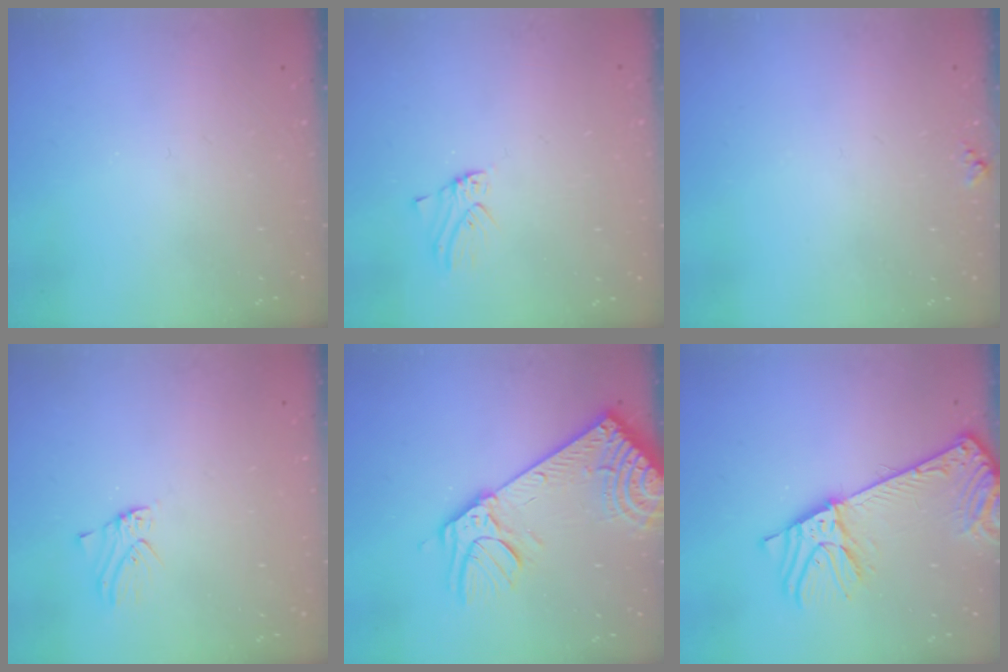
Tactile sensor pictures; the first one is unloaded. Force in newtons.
{"total": 0.9, "press": 0.9, "slide": 0.1}
{"total": 3.8, "press": 3.8, "slide": 0.4}
{"total": 0.8, "press": 0.8, "slide": 0.2}
{"total": 19.5, "press": 19.0, "slide": 4.2}
{"total": 10.0, "press": 9.7, "slide": 2.5}